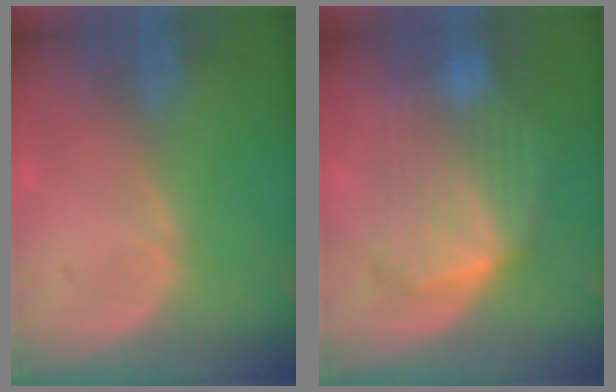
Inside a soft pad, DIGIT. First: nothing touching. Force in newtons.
{"total": 8.5, "press": 8.5, "slide": 0.3}